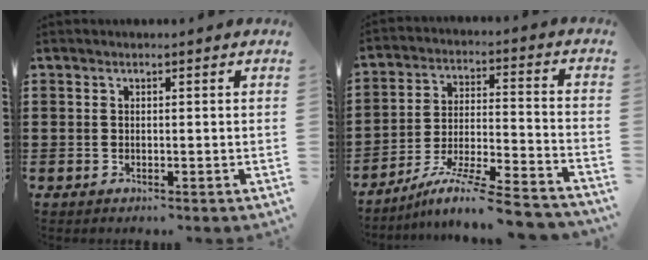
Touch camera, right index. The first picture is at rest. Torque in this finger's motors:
{"motor_torque": [1.36, 0.78, -0.05, -0.04]}